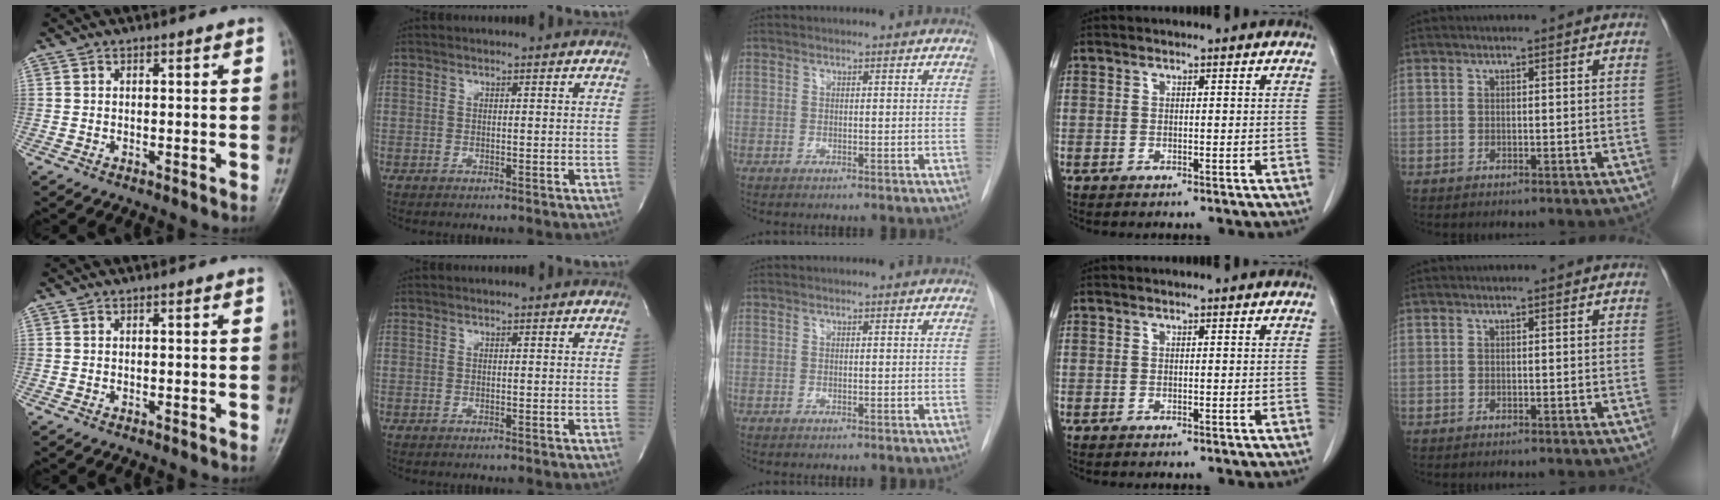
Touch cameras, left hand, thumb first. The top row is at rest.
{}